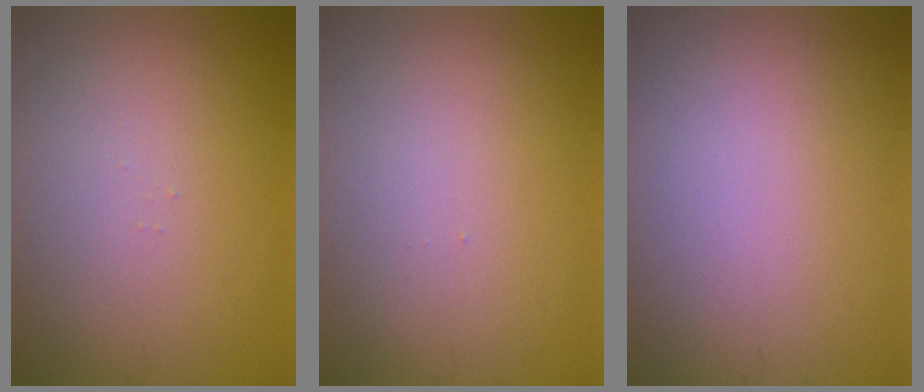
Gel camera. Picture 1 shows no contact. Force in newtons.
{"total": 0.0}
{"total": 0.0}